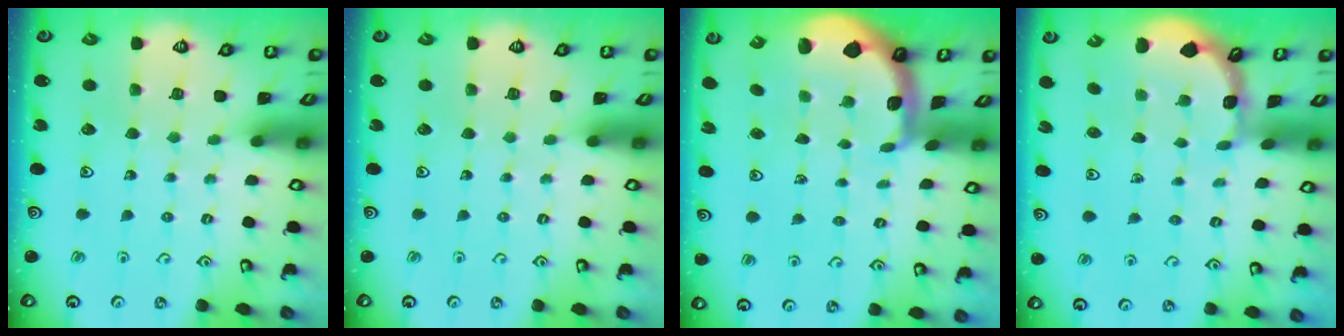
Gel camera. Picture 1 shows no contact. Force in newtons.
{"total": 0.0}
{"total": 1.7, "press": 1.6, "slide": 0.4}
{"total": 1.5, "press": 1.5, "slide": 0.2}